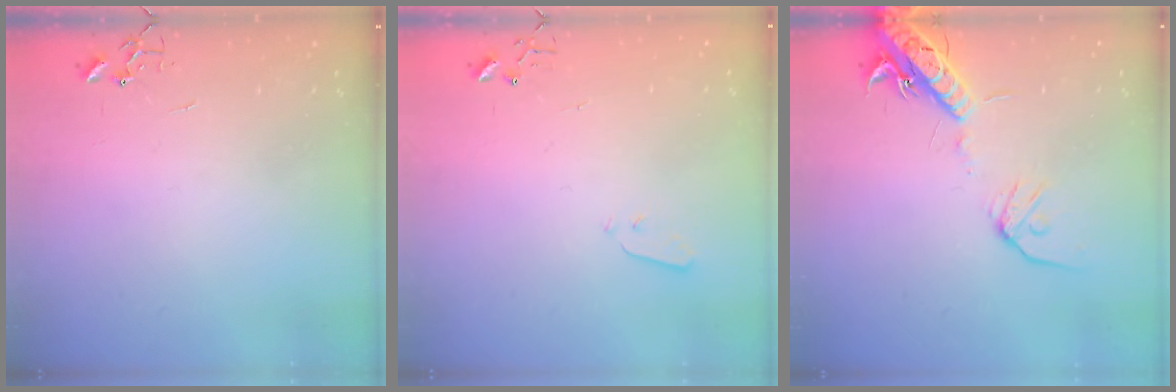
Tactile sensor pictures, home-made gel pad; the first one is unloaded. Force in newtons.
{"total": 2.9, "press": 2.9, "slide": 0.4}
{"total": 15.1, "press": 14.7, "slide": 3.3}